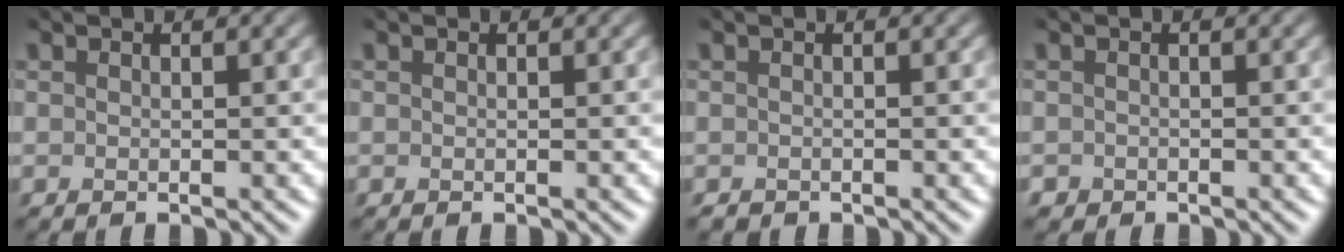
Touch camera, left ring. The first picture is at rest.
{"total": 0.0}
{"total": 0.5, "force": [-0.4, -0.1, -0.4], "torque": [-0.002, -0.004, 0.004]}
{"total": 1.0, "force": [-0.6, -0.3, -0.7], "torque": [-0.007, -0.006, 0.008]}